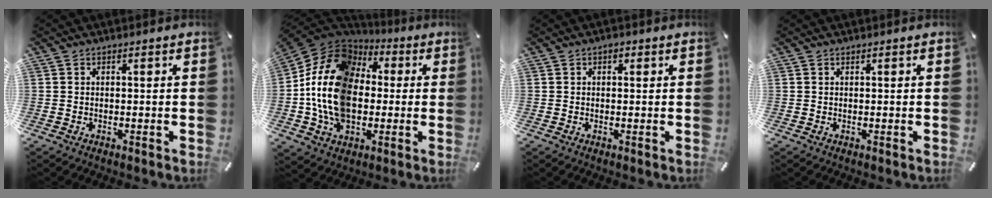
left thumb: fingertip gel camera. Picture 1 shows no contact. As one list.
[{"total": 18.6, "force": [-2.2, 14.5, 11.4], "torque": [-0.264, 0.016, -0.043]}, {"total": 1.2, "force": [0.4, 0.8, 0.8], "torque": [-0.007, 0.002, 0.005]}, {"total": 0.0}]